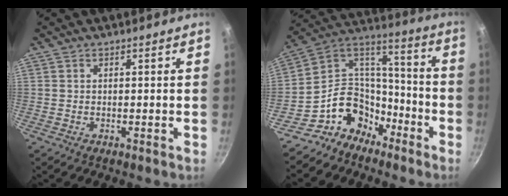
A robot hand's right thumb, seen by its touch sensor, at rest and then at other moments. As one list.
[{"total": 15.0, "force": [-9.3, 10.7, 4.9], "torque": [-0.035, 0.107, -0.175]}]